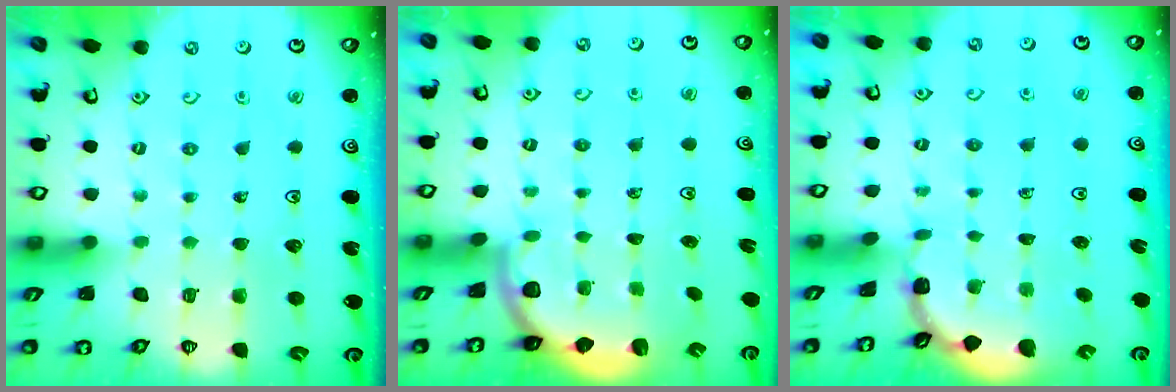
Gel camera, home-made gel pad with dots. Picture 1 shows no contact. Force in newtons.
{"total": 2.2, "press": 2.0, "slide": 1.1}
{"total": 0.7, "press": 0.7, "slide": 0.1}